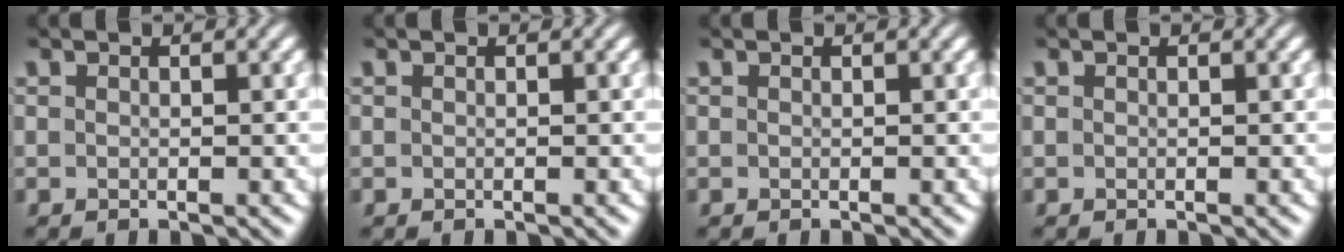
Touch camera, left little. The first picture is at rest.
{"total": 0.0}
{"total": 0.0}
{"total": 0.0}